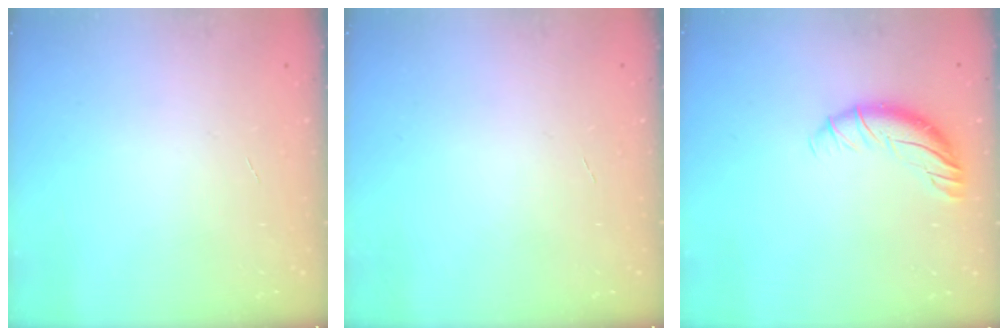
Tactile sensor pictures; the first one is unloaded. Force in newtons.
{"total": 0.0}
{"total": 8.5, "press": 8.4, "slide": 0.6}